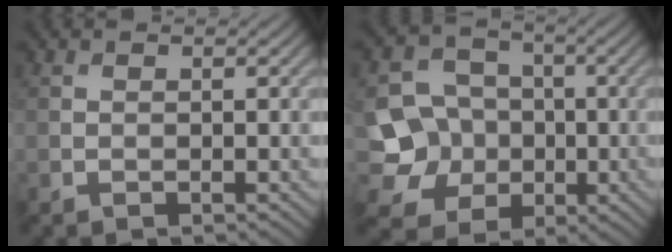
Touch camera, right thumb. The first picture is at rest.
{"total": 9.1, "force": [-1.6, 8.3, 3.4], "torque": [-0.090, -0.019, -0.056]}